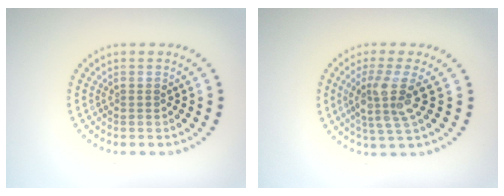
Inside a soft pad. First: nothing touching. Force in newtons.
{"total": 3.7, "press": 3.0, "slide": 2.3}